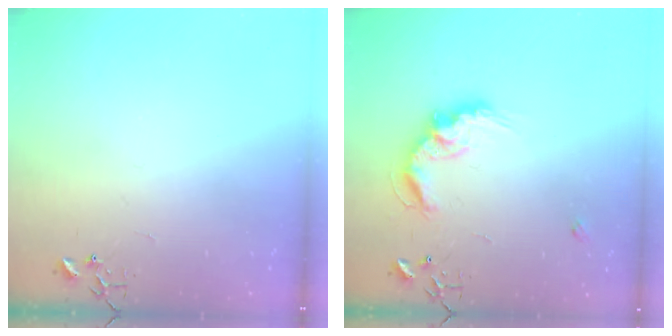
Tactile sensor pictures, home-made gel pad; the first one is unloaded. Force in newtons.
{"total": 12.6, "press": 12.6, "slide": 0.4}